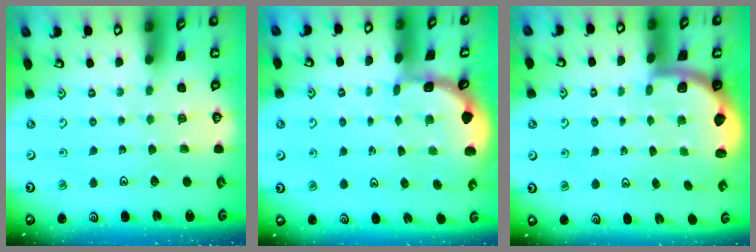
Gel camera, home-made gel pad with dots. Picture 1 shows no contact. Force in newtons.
{"total": 0.8, "press": 0.8, "slide": 0.2}
{"total": 2.0, "press": 2.0, "slide": 0.5}